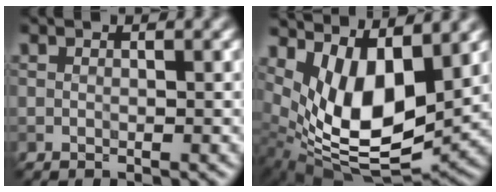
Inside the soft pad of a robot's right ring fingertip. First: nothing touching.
{"total": 9.5, "force": [3.0, 4.4, 7.9], "torque": [-0.154, -0.012, 0.054]}